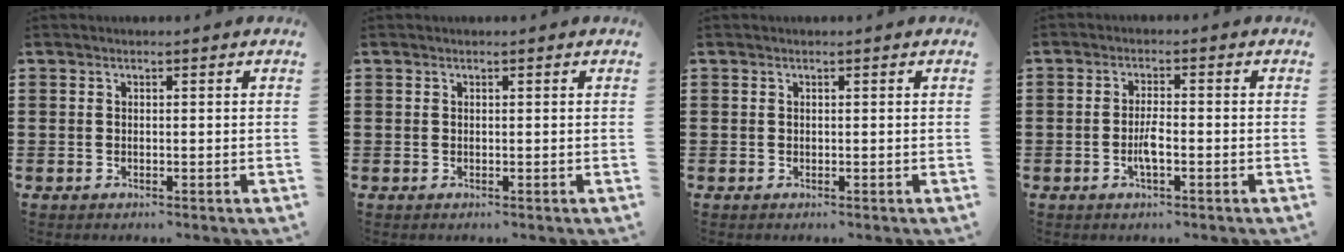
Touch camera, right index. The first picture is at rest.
{"total": 0.0}
{"total": 0.0}
{"total": 3.0, "force": [-1.1, 0.7, 2.8], "torque": [-0.064, -0.003, -0.024]}